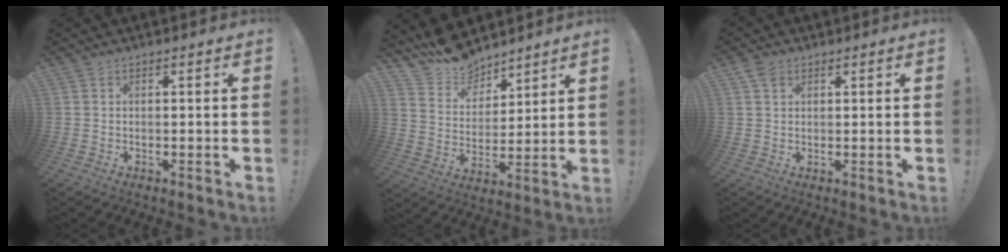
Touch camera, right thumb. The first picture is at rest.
{"total": 11.5, "force": [10.5, 4.6, 0.9], "torque": [-0.038, -0.092, 0.201]}
{"total": 3.1, "force": [1.7, 1.9, 1.7], "torque": [-0.031, 0.000, 0.033]}